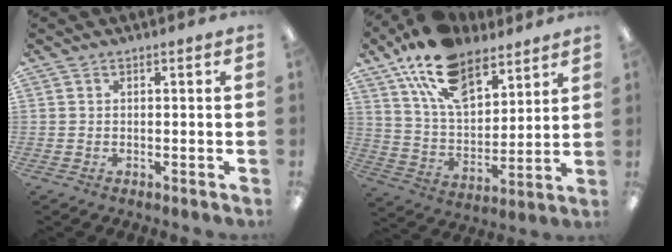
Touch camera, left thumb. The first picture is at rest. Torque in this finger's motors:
{"motor_torque": [0.93, 0.45, 1.66, -1.13, 0.46]}